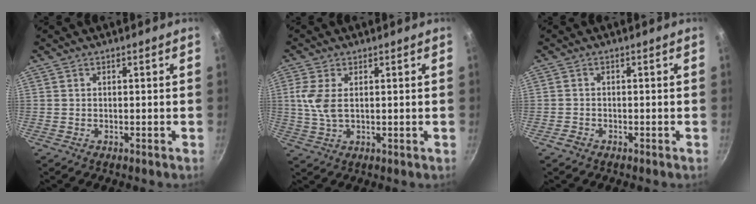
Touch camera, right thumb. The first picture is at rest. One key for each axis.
{"total": 5.6, "fx": 1.1, "fy": 2.9, "fz": 4.7, "tx": -0.104, "ty": 0.001, "tz": 0.024}
{"total": 1.6, "fx": -1.1, "fy": 1.1, "fz": 0.4, "tx": -0.011, "ty": 0.011, "tz": -0.021}